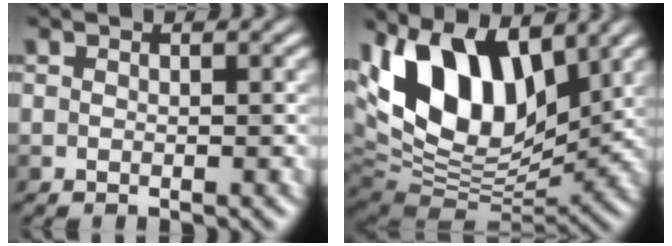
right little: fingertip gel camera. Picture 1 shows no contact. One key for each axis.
{"total": 12.8, "fx": 4.9, "fy": 7.3, "fz": 9.3, "tx": -0.186, "ty": 0.025, "tz": 0.086}